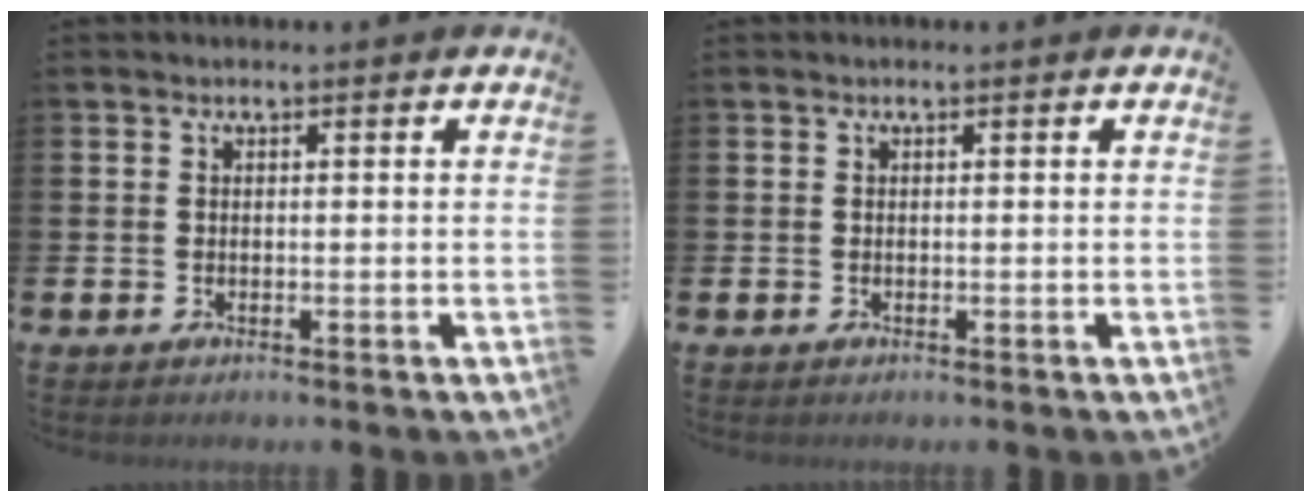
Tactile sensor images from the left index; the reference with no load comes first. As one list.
[{"total": 0.0}]